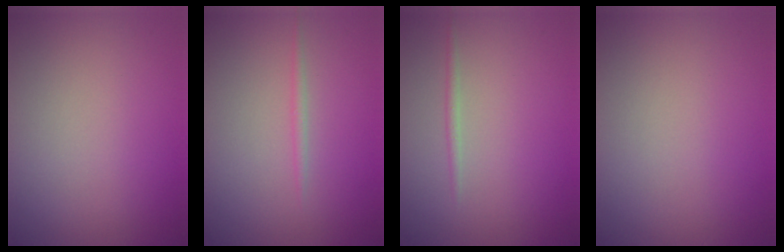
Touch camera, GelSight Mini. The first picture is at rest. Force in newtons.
{"total": 0.7, "press": 0.7, "slide": 0.1}
{"total": 0.8, "press": 0.7, "slide": 0.1}
{"total": 0.0}